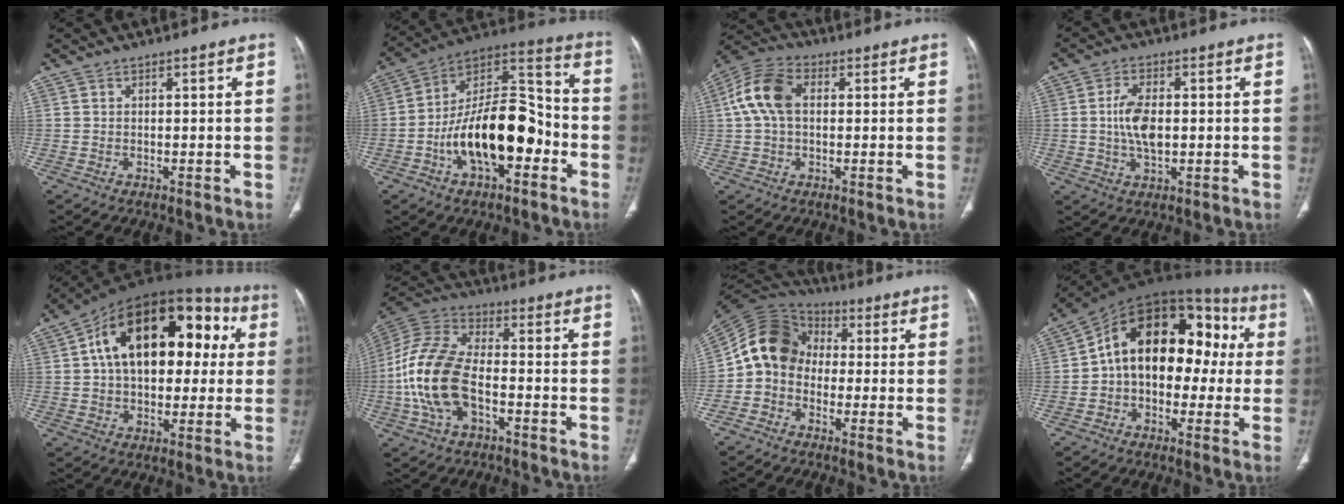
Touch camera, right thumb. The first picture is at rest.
{"total": 21.1, "force": [-5.9, 10.6, 17.2], "torque": [-0.259, 0.062, -0.098]}
{"total": 9.9, "force": [1.3, 6.3, 7.5], "torque": [-0.160, 0.028, 0.020]}
{"total": 7.0, "force": [0.1, 3.7, 6.0], "torque": [-0.118, 0.002, 0.001]}
{"total": 24.1, "force": [4.9, 14.0, 19.0], "torque": [-0.272, 0.044, 0.068]}
{"total": 16.6, "force": [-4.0, 9.2, 13.2], "torque": [-0.287, 0.030, -0.076]}
{"total": 11.8, "force": [-0.7, 9.8, 6.4], "torque": [-0.110, 0.042, -0.032]}
{"total": 20.4, "force": [1.3, 13.0, 15.8], "torque": [-0.202, 0.061, 0.008]}